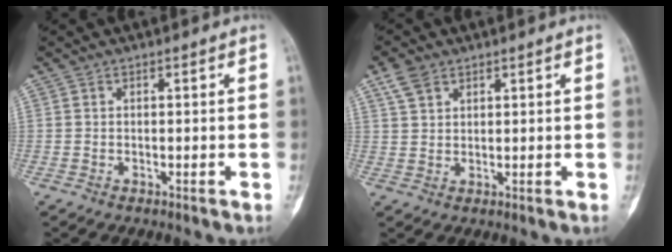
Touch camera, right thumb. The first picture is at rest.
{"total": 4.2, "force": [2.6, 2.6, 2.1], "torque": [-0.035, -0.002, 0.056]}